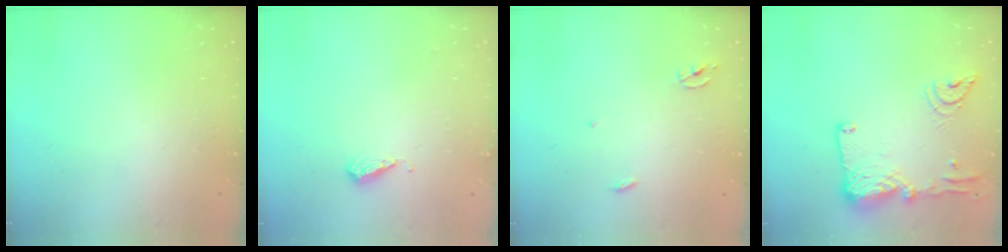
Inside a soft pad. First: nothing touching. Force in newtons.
{"total": 5.0, "press": 4.8, "slide": 1.3}
{"total": 2.3, "press": 2.3, "slide": 0.2}
{"total": 17.2, "press": 17.1, "slide": 2.2}